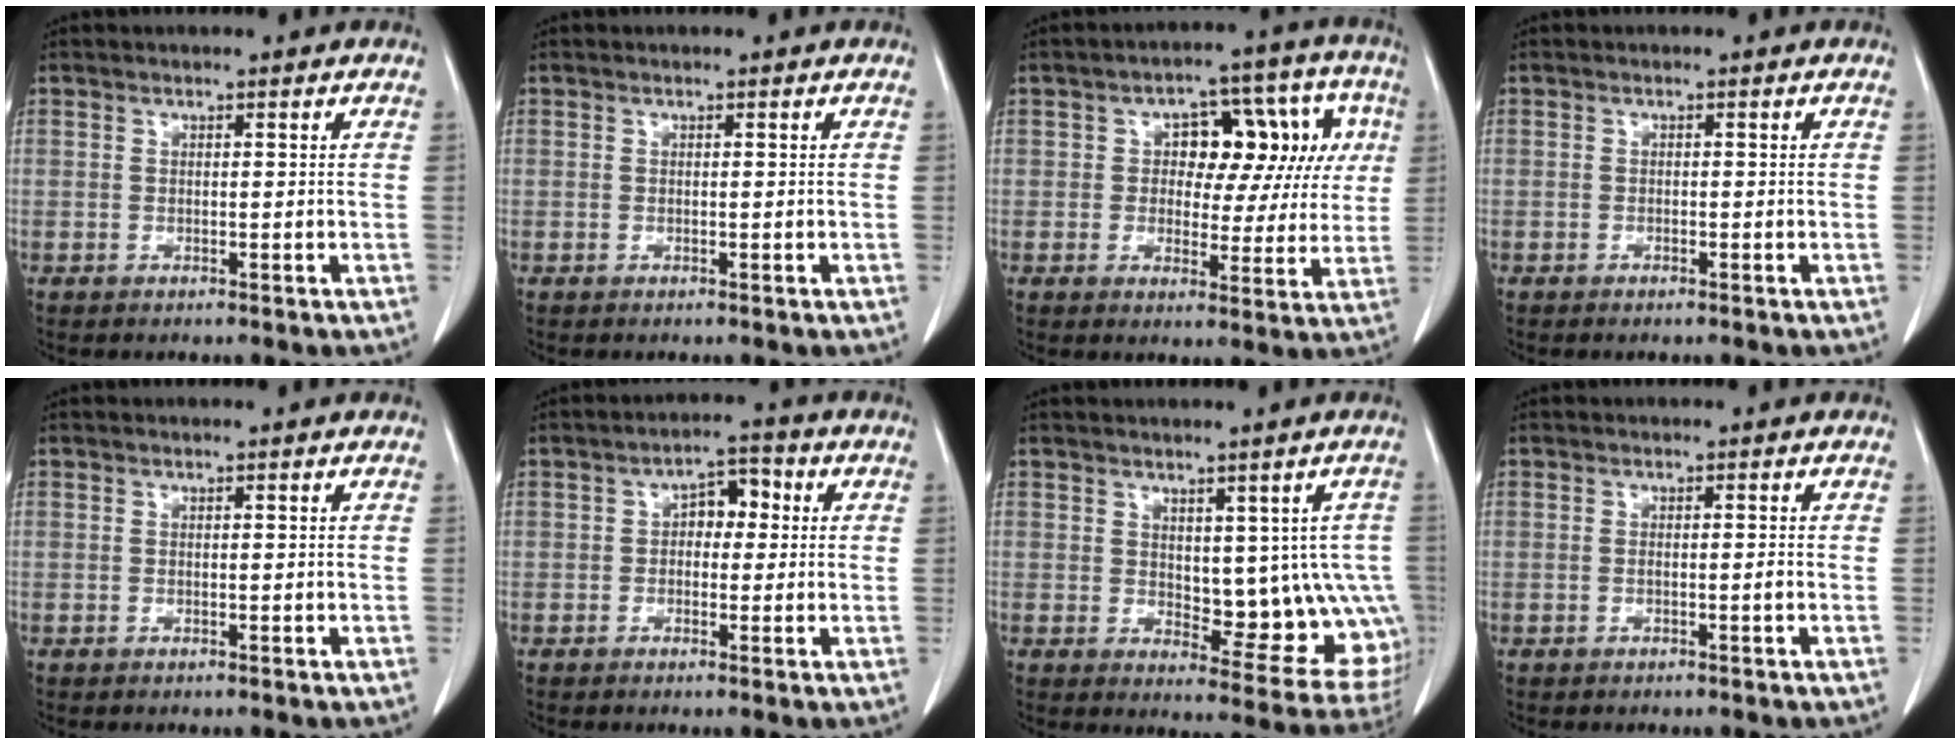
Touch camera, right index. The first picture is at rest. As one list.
[{"total": 0.0}, {"total": 11.6, "force": [2.3, 6.6, 9.2], "torque": [-0.097, 0.045, 0.031]}, {"total": 0.5, "force": [-0.4, 0.1, 0.3], "torque": [-0.009, -0.001, -0.006]}, {"total": 0.0}, {"total": 4.5, "force": [0.4, 2.7, 3.6], "torque": [-0.049, 0.023, 0.002]}, {"total": 11.1, "force": [0.6, 5.6, 9.5], "torque": [-0.093, 0.001, 0.022]}, {"total": 0.9, "force": [-0.3, -0.2, 0.8], "torque": [-0.015, -0.001, -0.005]}]